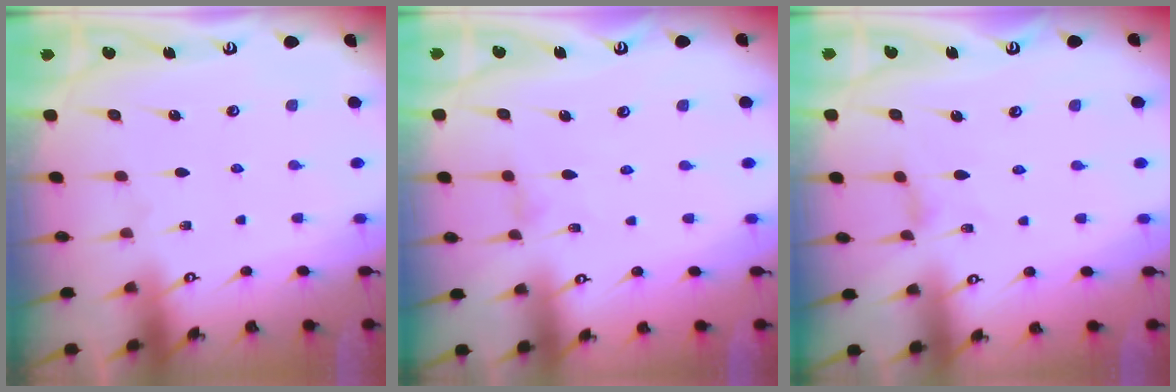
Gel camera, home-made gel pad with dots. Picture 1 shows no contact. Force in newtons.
{"total": 0.0}
{"total": 1.3, "press": 1.3, "slide": 0.4}